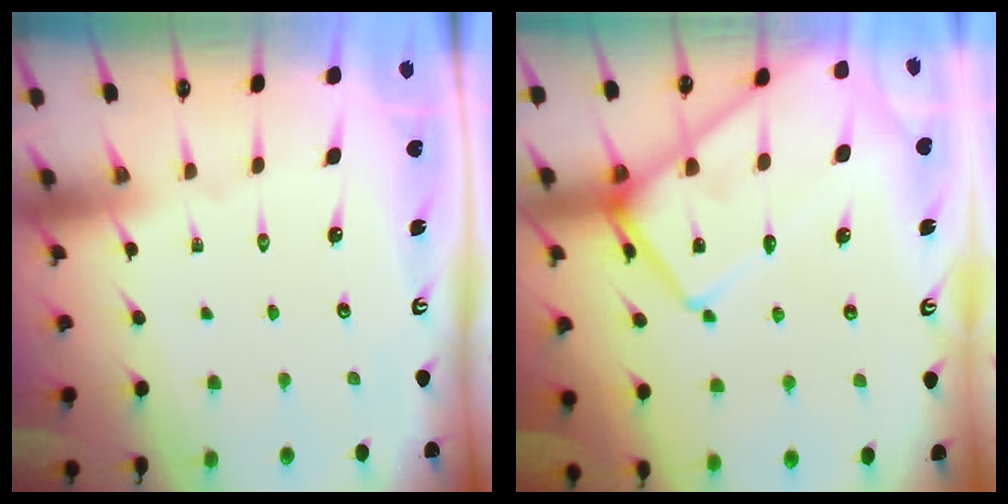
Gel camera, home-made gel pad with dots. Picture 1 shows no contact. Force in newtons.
{"total": 19.7, "press": 19.7, "slide": 1.5}